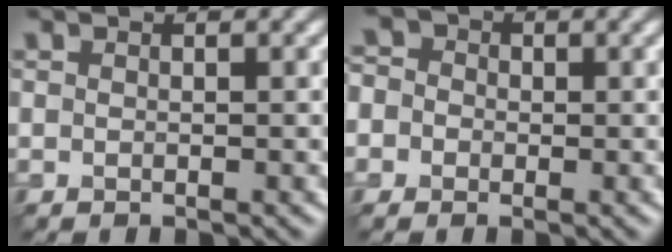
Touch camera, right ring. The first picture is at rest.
{"total": 5.9, "force": [0.7, 5.3, 2.4], "torque": [-0.050, 0.043, -0.030]}